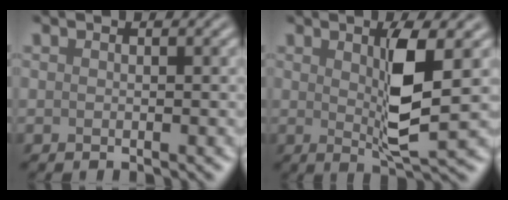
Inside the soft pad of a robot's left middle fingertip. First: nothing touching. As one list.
[{"total": 5.0, "force": [0.9, 1.0, 4.9], "torque": [-0.089, -0.009, 0.018]}]